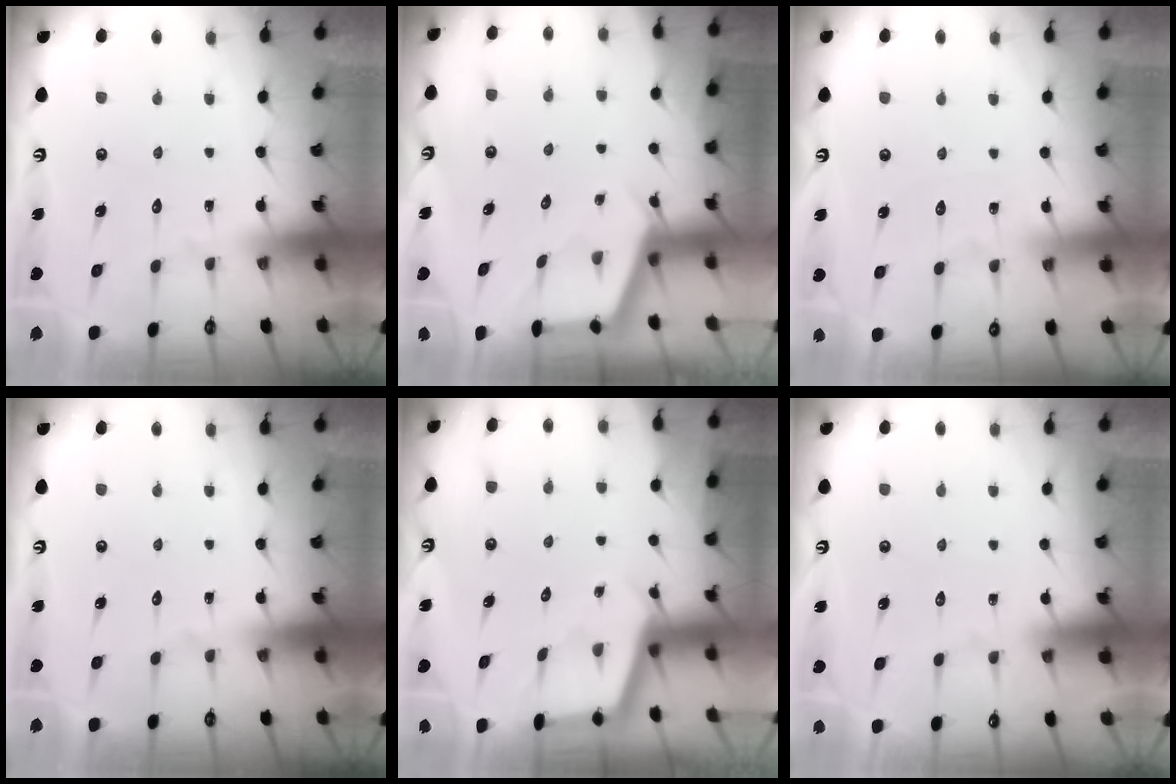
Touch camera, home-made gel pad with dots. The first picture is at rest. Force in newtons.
{"total": 2.6, "press": 2.6, "slide": 0.3}
{"total": 2.9, "press": 2.9, "slide": 0.5}
{"total": 0.0}
{"total": 2.5, "press": 2.5, "slide": 0.1}
{"total": 3.8, "press": 3.8, "slide": 0.6}